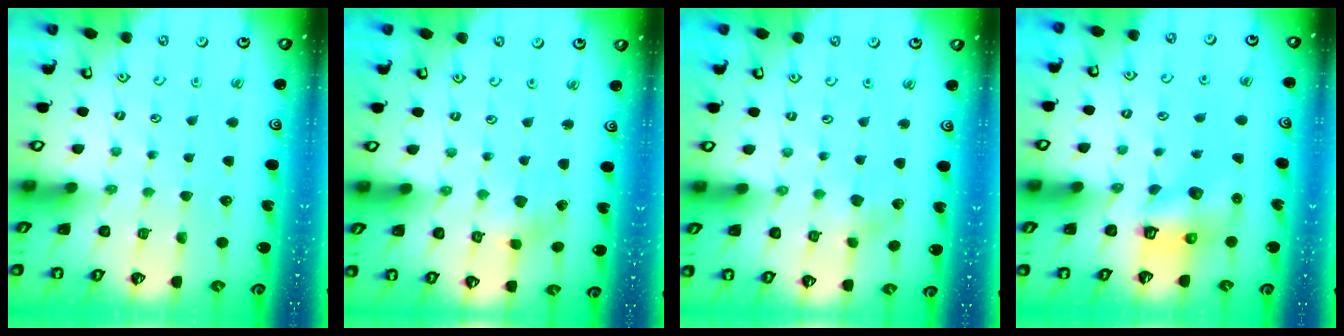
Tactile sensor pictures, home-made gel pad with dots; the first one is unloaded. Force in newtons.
{"total": 2.9, "press": 2.8, "slide": 0.2}
{"total": 4.5, "press": 4.4, "slide": 0.5}
{"total": 7.2, "press": 7.1, "slide": 0.9}